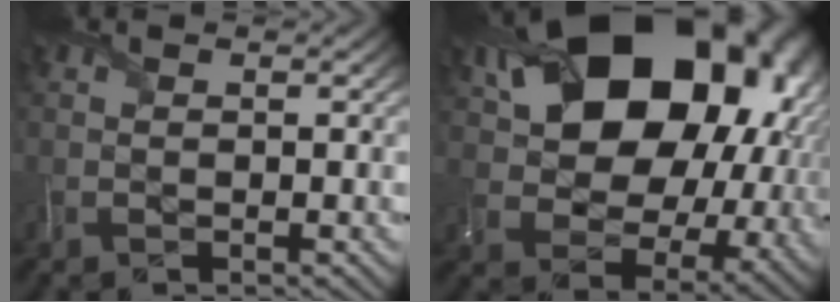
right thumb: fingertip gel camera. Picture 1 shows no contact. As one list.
[{"total": 19.4, "force": [6.4, 13.5, 12.4], "torque": [-0.201, -0.008, 0.141]}]